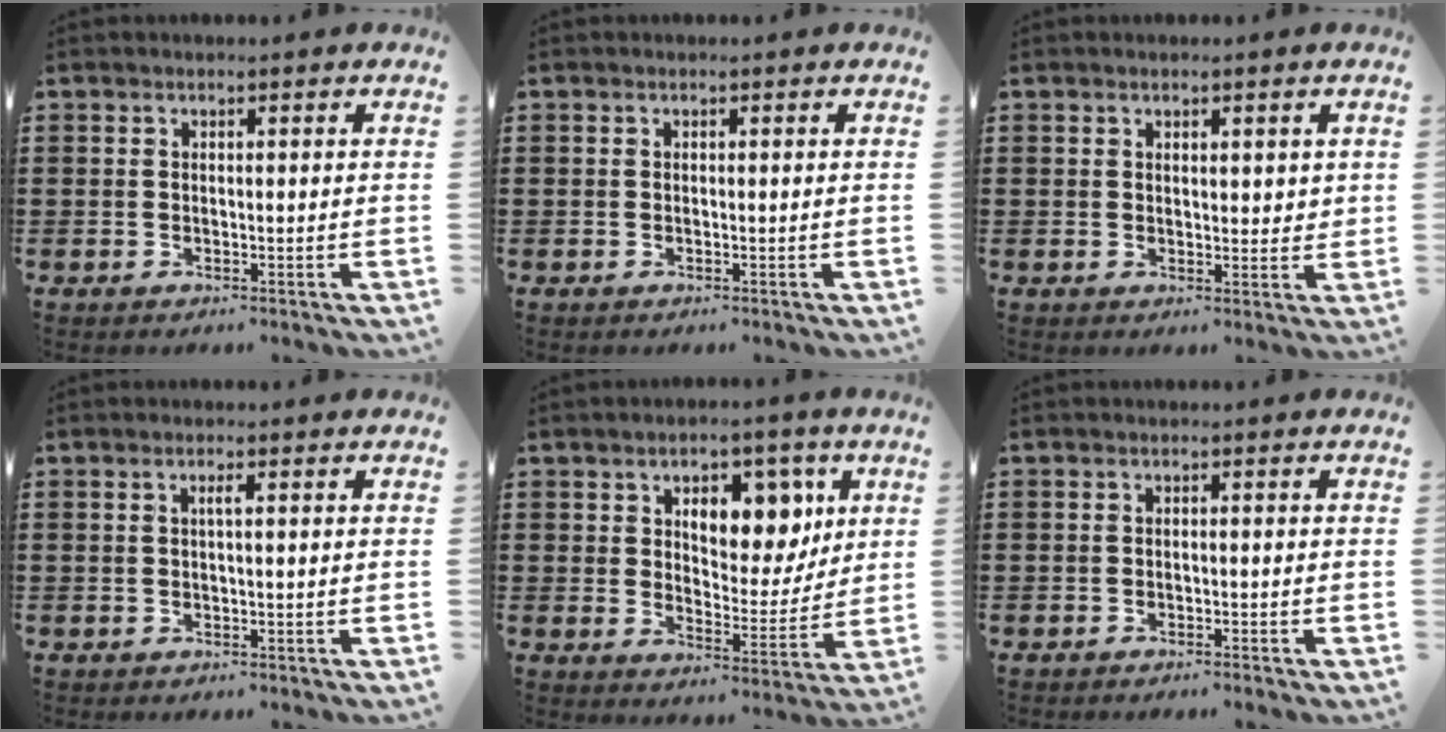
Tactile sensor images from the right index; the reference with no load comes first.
{"total": 0.0}
{"total": 1.7, "force": [1.1, 1.1, 0.8], "torque": [-0.002, 0.000, 0.016]}
{"total": 1.0, "force": [0.2, 0.0, 0.9], "torque": [-0.017, 0.001, 0.002]}
{"total": 7.9, "force": [4.0, 4.8, 4.8], "torque": [-0.076, -0.007, 0.062]}
{"total": 0.9, "force": [-0.8, 0.0, 0.2], "torque": [-0.006, 0.000, -0.017]}